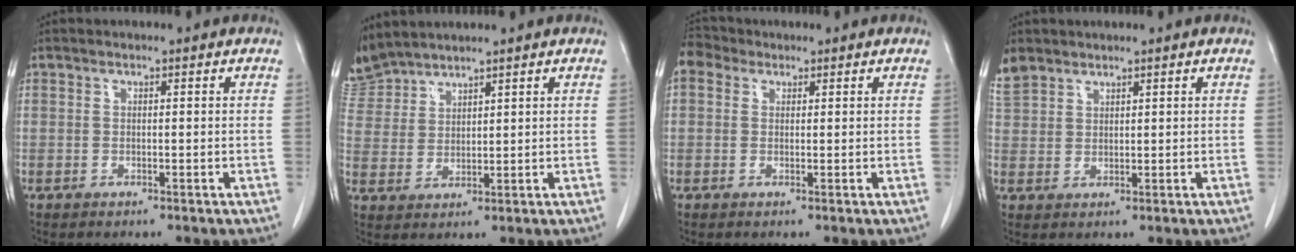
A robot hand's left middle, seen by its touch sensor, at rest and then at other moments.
{"total": 6.9, "force": [6.8, 1.1, 0.5], "torque": [-0.029, 0.015, 0.149]}
{"total": 3.3, "force": [1.8, 2.5, 1.3], "torque": [-0.030, 0.020, 0.035]}
{"total": 4.8, "force": [3.9, 2.5, 1.0], "torque": [-0.034, 0.015, 0.088]}